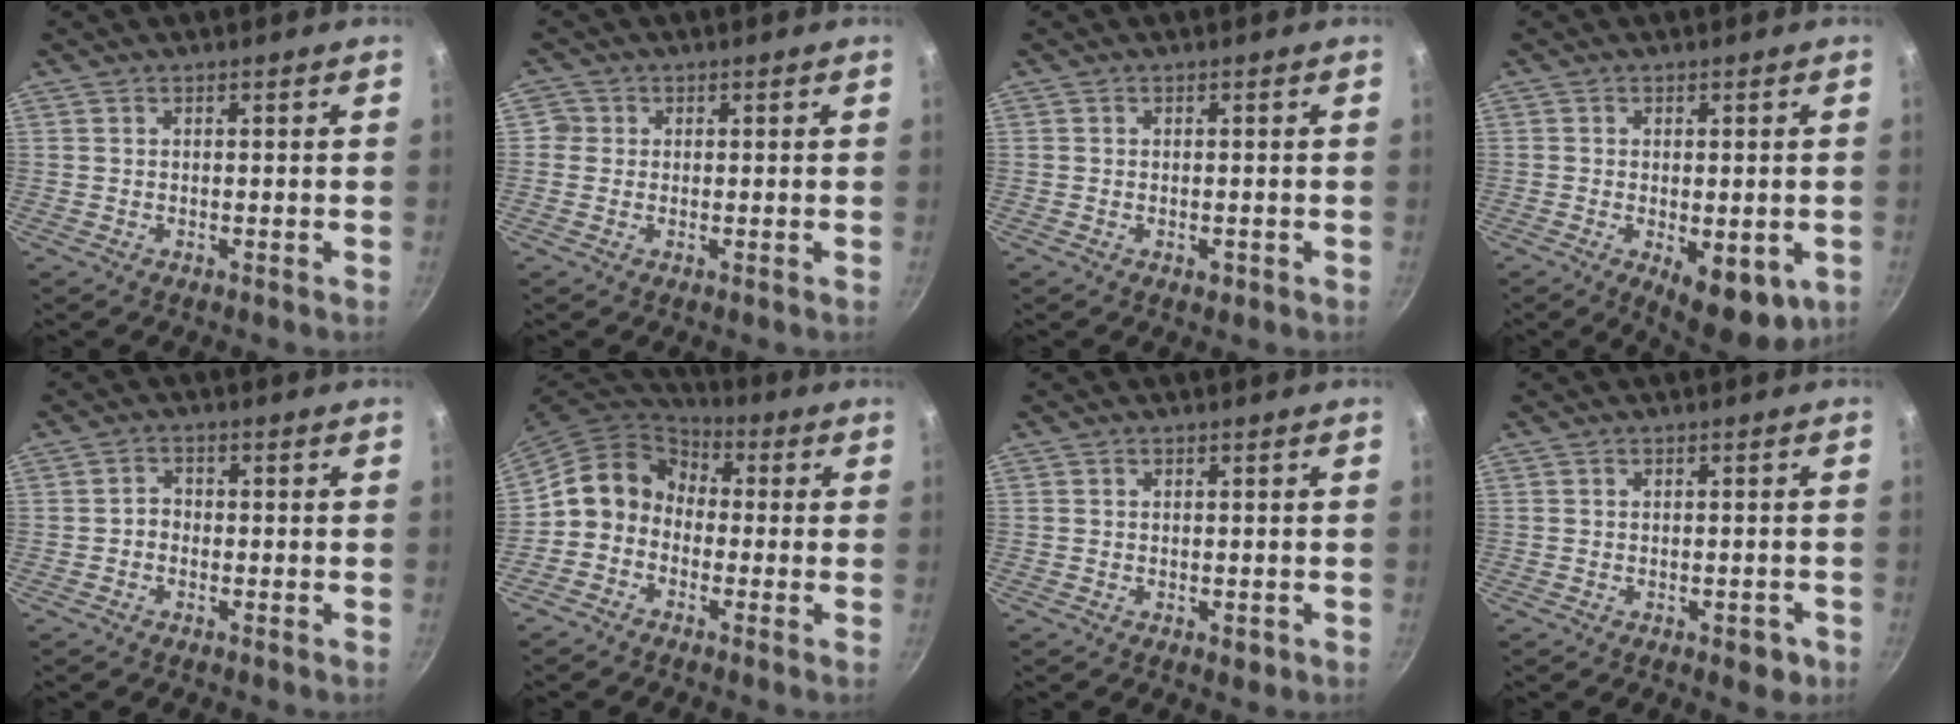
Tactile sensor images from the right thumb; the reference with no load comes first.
{"total": 2.0, "force": [0.0, 2.0, 0.3], "torque": [0.012, 0.004, -0.006]}
{"total": 1.4, "force": [-0.6, 0.8, 1.0], "torque": [-0.014, 0.001, -0.011]}
{"total": 10.4, "force": [-2.9, 4.7, 8.8], "torque": [-0.102, -0.007, -0.026]}
{"total": 2.0, "force": [-0.9, 1.5, 0.9], "torque": [-0.007, 0.014, -0.021]}
{"total": 10.3, "force": [-1.2, 8.8, 5.2], "torque": [-0.065, 0.042, -0.050]}
{"total": 1.7, "force": [-0.6, 1.1, 1.1], "torque": [-0.015, -0.001, -0.010]}
{"total": 3.6, "force": [-1.7, 2.0, 2.5], "torque": [-0.014, 0.016, -0.014]}